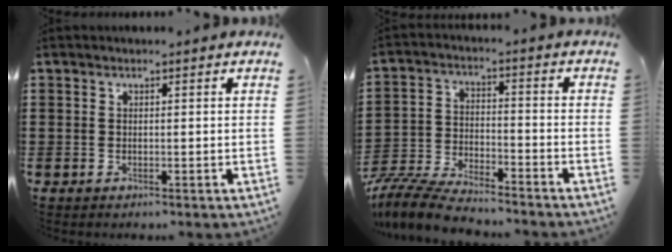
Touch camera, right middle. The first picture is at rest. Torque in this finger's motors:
{"motor_torque": [1.84, 0.30, 0.61, 0.19]}